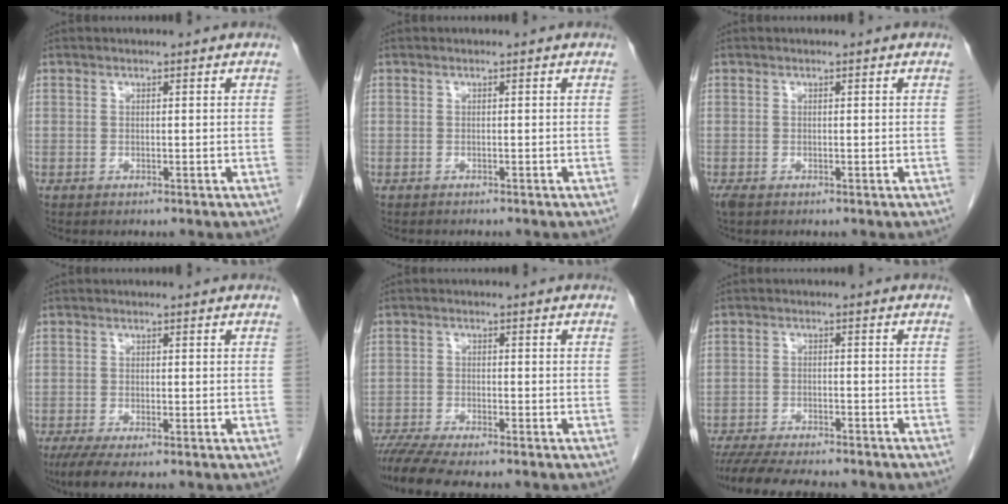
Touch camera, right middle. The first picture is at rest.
{"total": 1.4, "force": [-1.3, 0.3, 0.5], "torque": [-0.014, -0.004, -0.014]}
{"total": 1.7, "force": [-1.1, 0.7, 1.0], "torque": [-0.023, -0.006, -0.016]}
{"total": 4.4, "force": [-2.9, 0.8, 3.1], "torque": [-0.056, -0.013, -0.048]}
{"total": 7.9, "force": [-6.8, 0.7, 4.0], "torque": [-0.062, -0.013, -0.111]}
{"total": 14.0, "force": [-12.2, 2.6, 6.5], "torque": [-0.109, -0.018, -0.173]}